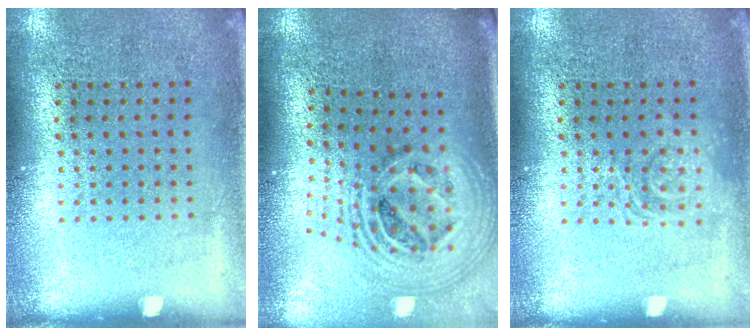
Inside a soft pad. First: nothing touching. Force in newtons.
{"total": 2.7, "press": 1.9, "slide": 1.9}
{"total": 1.8, "press": 1.8, "slide": 0.3}